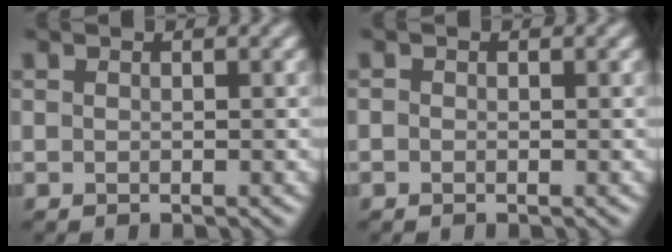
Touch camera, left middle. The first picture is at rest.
{"total": 0.0}